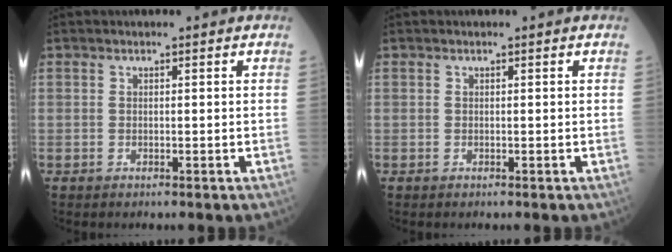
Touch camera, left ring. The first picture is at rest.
{"total": 0.0}